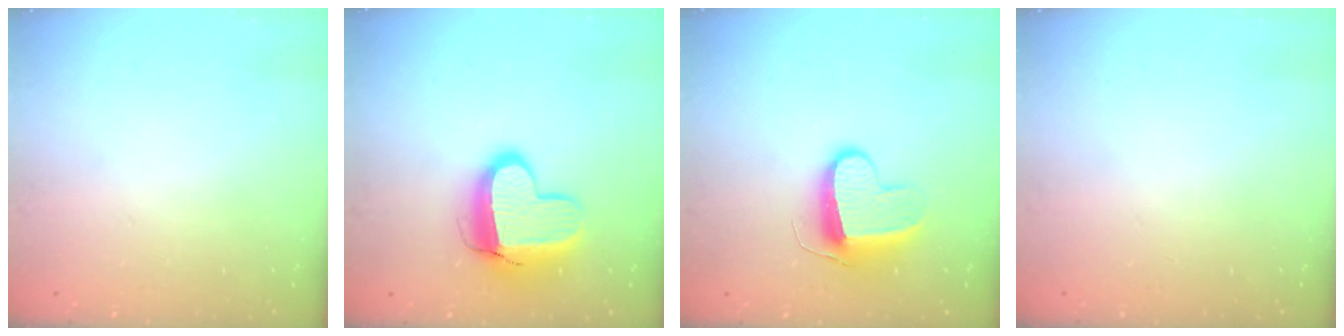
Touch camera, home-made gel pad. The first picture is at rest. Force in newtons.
{"total": 12.8, "press": 12.8, "slide": 1.3}
{"total": 10.4, "press": 10.4, "slide": 0.5}
{"total": 0.0}